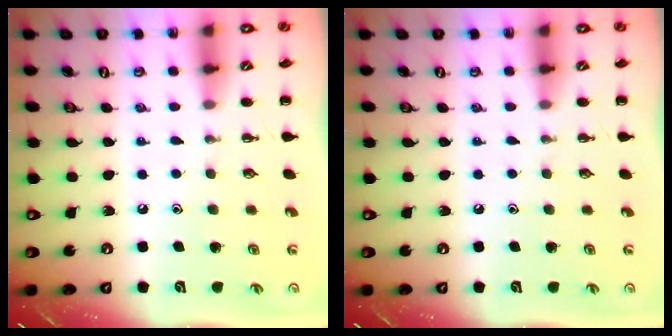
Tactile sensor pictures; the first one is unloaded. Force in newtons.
{"total": 0.0}